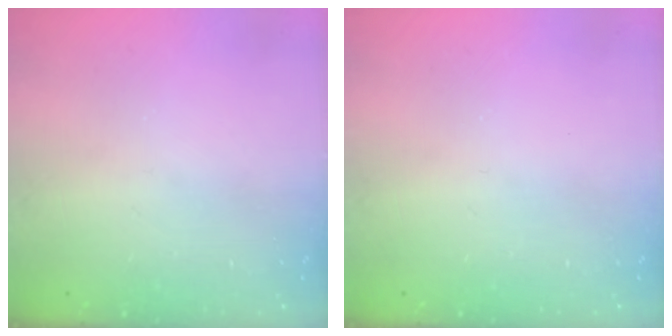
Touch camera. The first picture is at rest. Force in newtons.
{"total": 0.0}